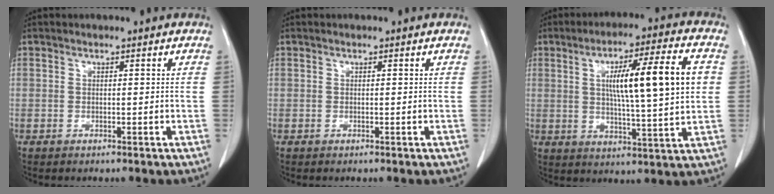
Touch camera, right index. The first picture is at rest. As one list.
[{"total": 0.0}, {"total": 14.9, "force": [2.6, 0.8, 14.6], "torque": [-0.234, 0.010, 0.041]}]